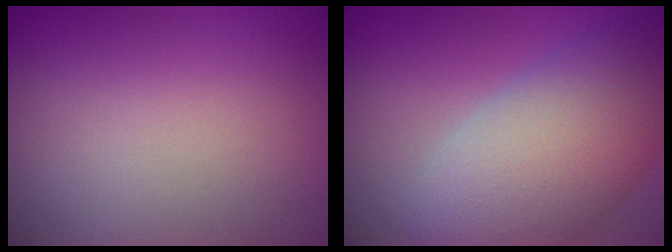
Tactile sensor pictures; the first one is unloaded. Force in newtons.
{"total": 9.2, "press": 9.2, "slide": 0.8}